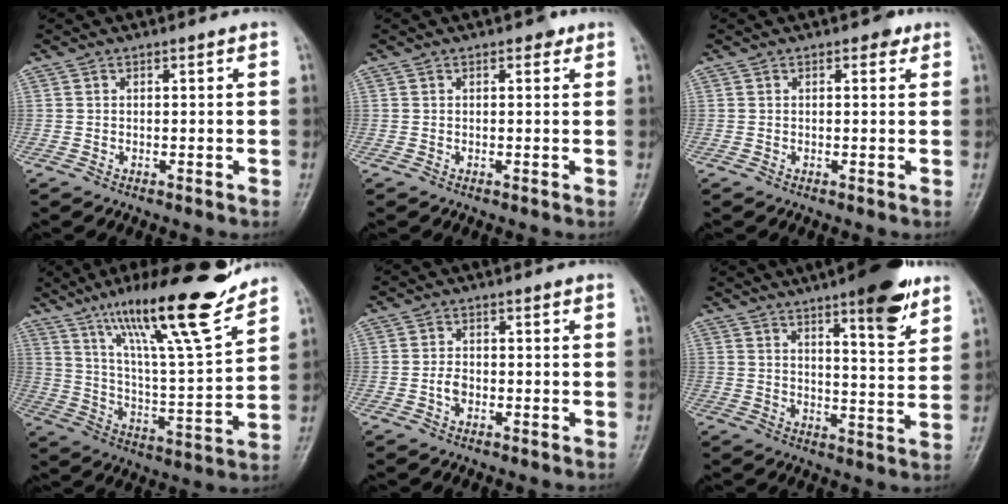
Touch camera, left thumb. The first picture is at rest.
{"total": 1.3, "force": [0.7, 0.9, 0.7], "torque": [0.001, 0.000, 0.004]}
{"total": 1.6, "force": [0.8, 1.0, 0.9], "torque": [0.000, 0.000, 0.006]}
{"total": 20.9, "force": [15.0, 2.5, 14.3], "torque": [-0.210, -0.074, 0.254]}
{"total": 2.3, "force": [-0.8, 1.6, 1.5], "torque": [-0.024, 0.010, -0.017]}
{"total": 12.7, "force": [7.8, 2.7, 9.6], "torque": [-0.114, -0.042, 0.107]}